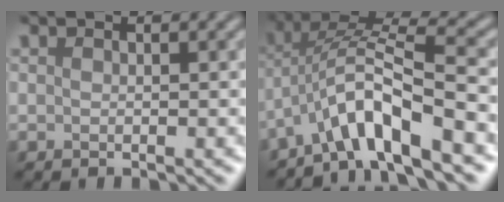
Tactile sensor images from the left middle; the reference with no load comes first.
{"total": 7.1, "force": [-3.7, 1.7, 5.8], "torque": [-0.100, 0.014, -0.074]}